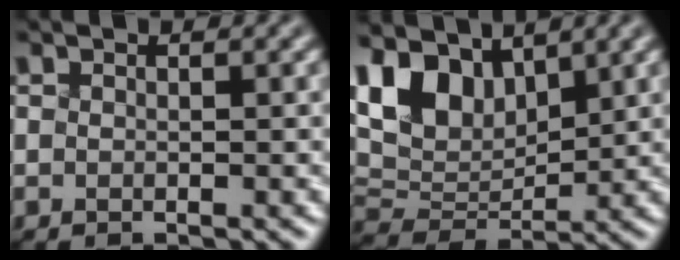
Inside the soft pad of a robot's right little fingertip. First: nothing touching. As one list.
[{"total": 8.9, "force": [4.1, 5.3, 5.9], "torque": [-0.135, 0.014, 0.075]}]